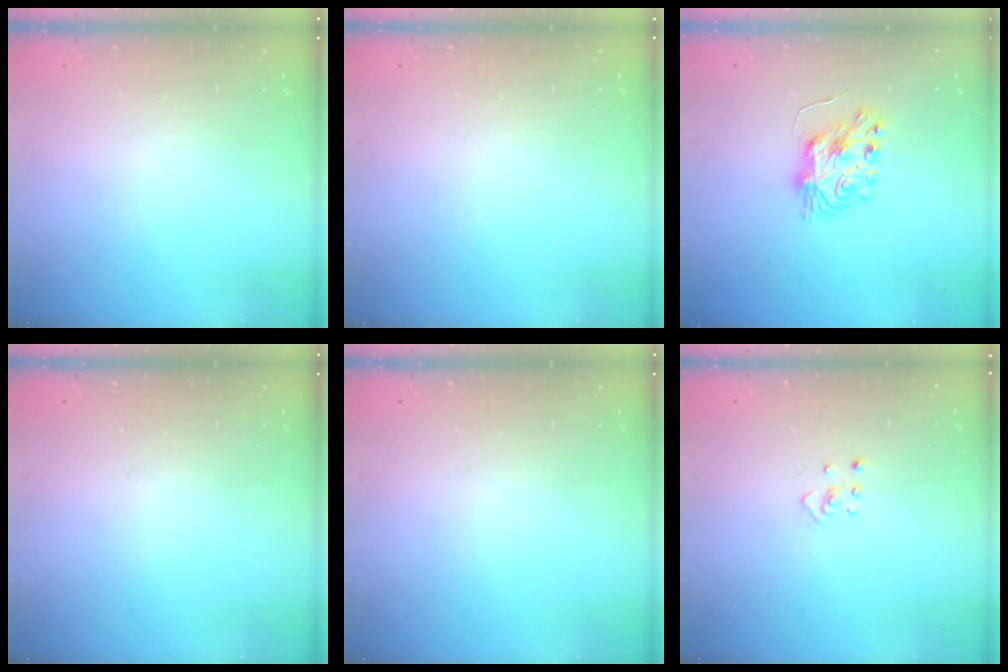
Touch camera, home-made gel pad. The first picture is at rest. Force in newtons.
{"total": 0.0}
{"total": 7.9, "press": 7.9, "slide": 0.5}
{"total": 0.0}
{"total": 0.0}
{"total": 2.4, "press": 2.3, "slide": 0.4}